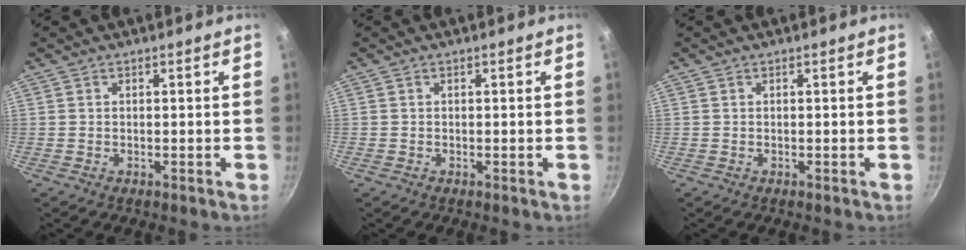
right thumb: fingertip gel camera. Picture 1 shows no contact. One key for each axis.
{"total": 0.0}
{"total": 0.0}